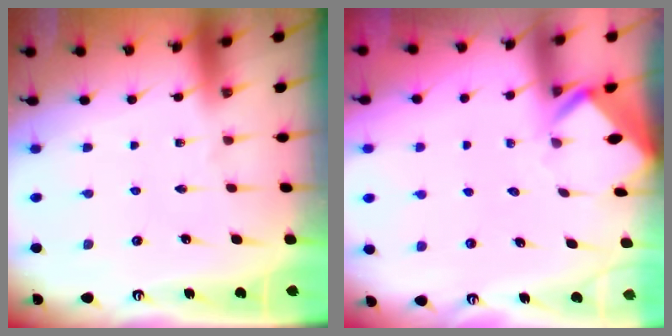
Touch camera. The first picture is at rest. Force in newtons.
{"total": 2.5, "press": 2.4, "slide": 0.3}